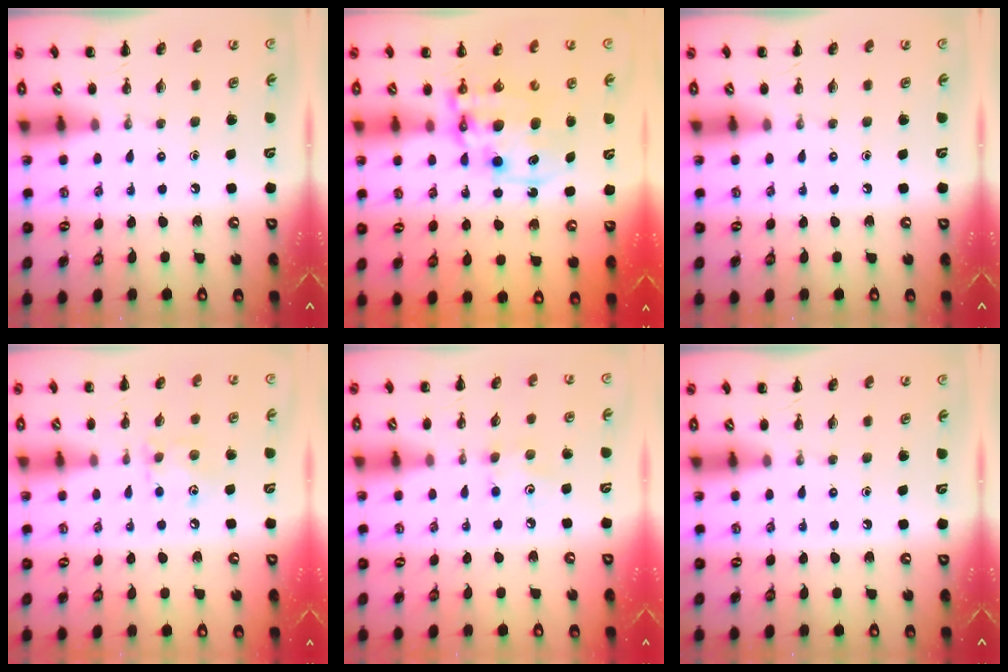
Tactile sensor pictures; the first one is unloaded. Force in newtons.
{"total": 11.7, "press": 11.3, "slide": 2.8}
{"total": 0.0}
{"total": 7.2, "press": 7.1, "slide": 1.0}
{"total": 4.0, "press": 3.9, "slide": 1.1}
{"total": 0.0}